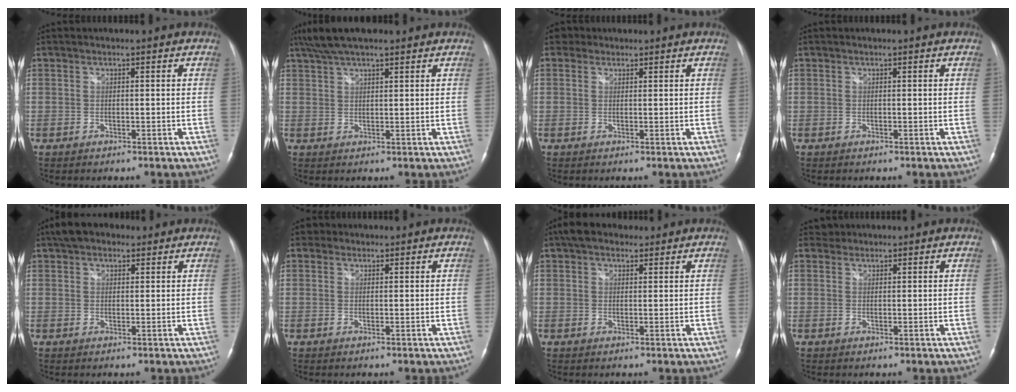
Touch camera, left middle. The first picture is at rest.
{"total": 8.0, "force": [6.2, 1.7, 4.7], "torque": [-0.085, 0.034, 0.108]}
{"total": 2.0, "force": [1.2, 1.6, 0.1], "torque": [0.002, 0.015, 0.016]}
{"total": 0.0}
{"total": 5.1, "force": [3.5, 2.8, 2.4], "torque": [-0.043, 0.027, 0.062]}
{"total": 1.5, "force": [0.9, 1.2, 0.1], "torque": [0.005, 0.011, 0.009]}
{"total": 5.3, "force": [3.9, 2.8, 2.2], "torque": [-0.039, 0.031, 0.068]}
{"total": 1.2, "force": [0.9, 0.5, -0.4], "torque": [0.005, 0.008, 0.014]}